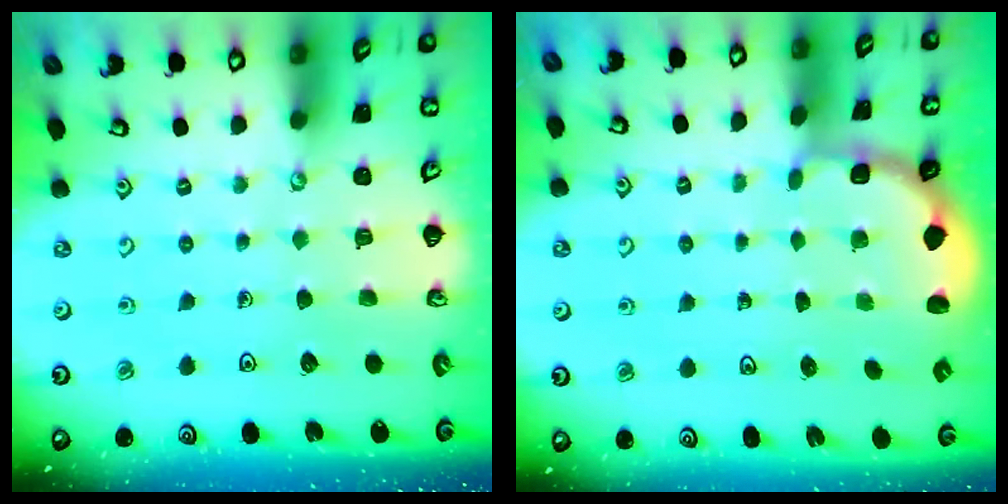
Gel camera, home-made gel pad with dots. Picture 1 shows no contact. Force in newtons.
{"total": 1.9, "press": 1.8, "slide": 0.7}